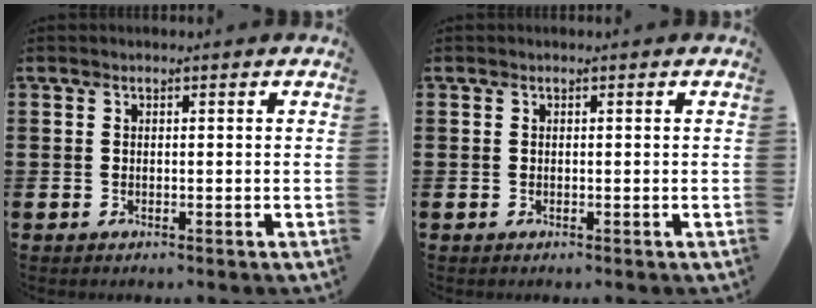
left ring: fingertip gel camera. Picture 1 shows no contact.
{"total": 0.0}